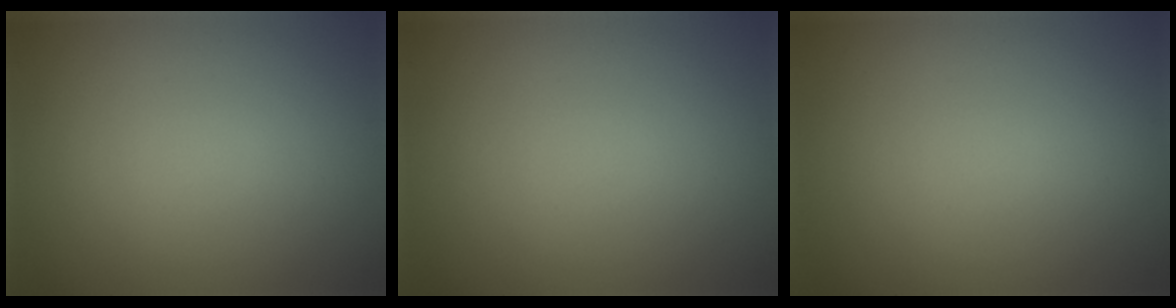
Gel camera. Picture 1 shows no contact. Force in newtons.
{"total": 0.0}
{"total": 0.0}